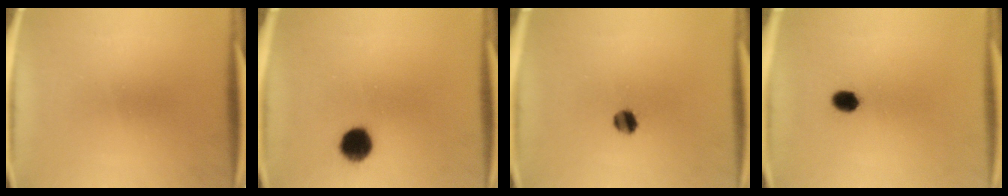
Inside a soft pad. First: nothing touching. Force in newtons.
{"total": 7.0}
{"total": 3.8}
{"total": 3.5}